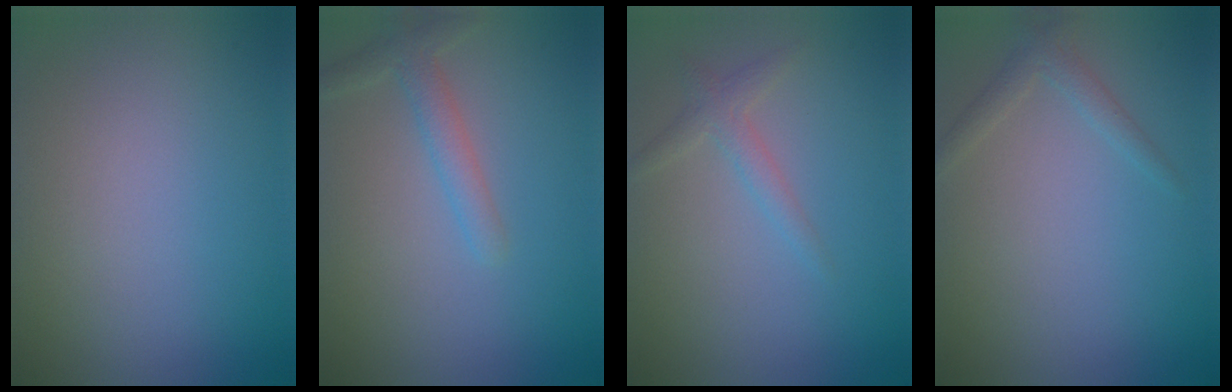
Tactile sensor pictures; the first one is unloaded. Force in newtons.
{"total": 2.2, "press": 2.2, "slide": 0.1}
{"total": 1.7, "press": 1.7, "slide": 0.0}
{"total": 1.4, "press": 1.4, "slide": 0.1}